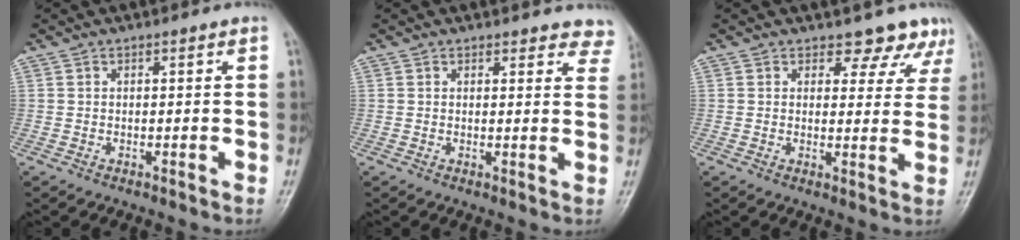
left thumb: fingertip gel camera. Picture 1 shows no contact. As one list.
[{"total": 6.5, "force": [6.0, 2.4, 0.6], "torque": [0.046, -0.024, 0.038]}, {"total": 6.6, "force": [5.5, 3.4, 0.8], "torque": [0.031, -0.031, 0.047]}]